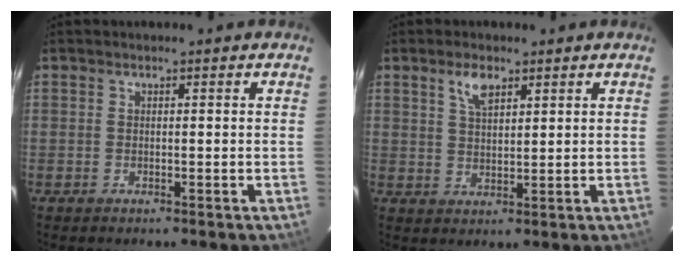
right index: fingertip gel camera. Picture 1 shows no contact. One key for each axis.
{"total": 4.3, "fx": 2.5, "fy": 1.9, "fz": 2.9, "tx": -0.053, "ty": 0.006, "tz": 0.048}